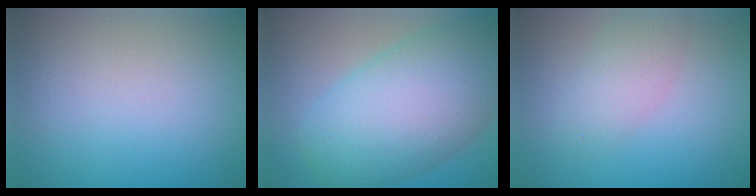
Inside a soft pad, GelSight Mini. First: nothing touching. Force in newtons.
{"total": 10.6, "press": 10.6, "slide": 0.4}
{"total": 2.7, "press": 2.7, "slide": 0.1}